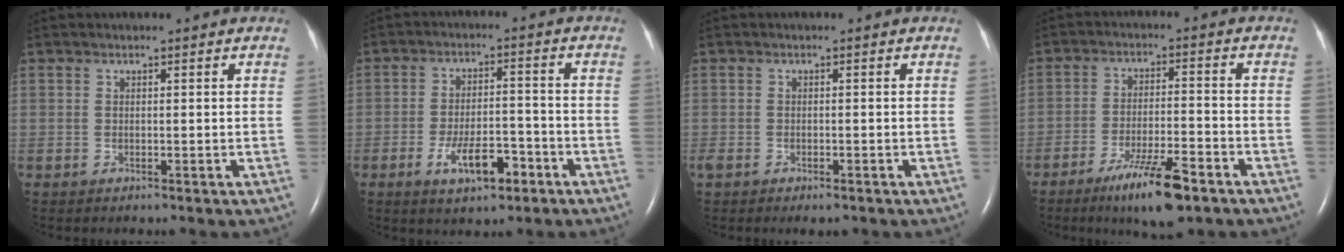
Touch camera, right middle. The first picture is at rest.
{"total": 7.5, "force": [-3.9, 2.7, 5.8], "torque": [-0.104, 0.001, -0.062]}
{"total": 2.3, "force": [-1.5, 0.9, 1.5], "torque": [-0.028, -0.005, -0.019]}
{"total": 9.8, "force": [-6.4, 1.4, 7.4], "torque": [-0.135, -0.017, -0.106]}